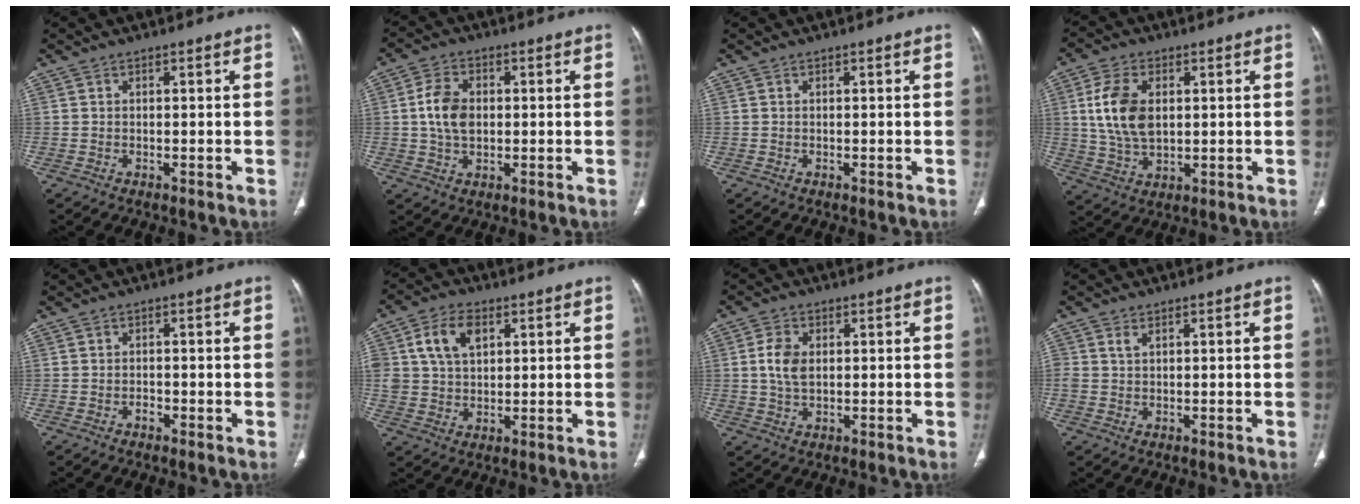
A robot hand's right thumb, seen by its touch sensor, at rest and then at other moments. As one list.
[{"total": 7.3, "force": [0.5, 5.0, 5.2], "torque": [-0.091, 0.005, 0.008]}, {"total": 0.0}, {"total": 10.7, "force": [1.9, 6.5, 8.3], "torque": [-0.161, -0.005, 0.043]}, {"total": 1.1, "force": [-0.6, 0.7, 0.6], "torque": [-0.007, 0.004, -0.012]}, {"total": 9.1, "force": [3.2, 6.1, 5.9], "torque": [-0.095, -0.002, 0.060]}, {"total": 3.1, "force": [0.5, 2.0, 2.3], "torque": [-0.044, 0.000, 0.010]}, {"total": 1.5, "force": [0.7, 0.9, 0.9], "torque": [-0.020, 0.000, 0.018]}]